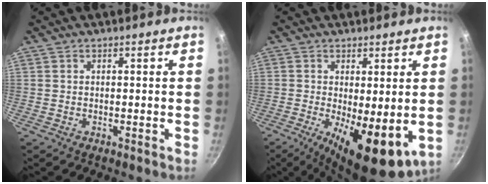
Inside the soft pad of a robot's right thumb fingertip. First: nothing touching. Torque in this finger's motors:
{"motor_torque": [-0.23, 1.14, 1.10, 0.19, 0.16]}